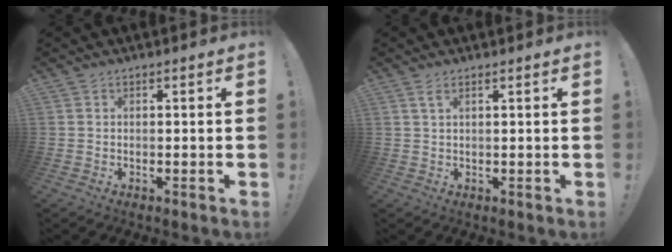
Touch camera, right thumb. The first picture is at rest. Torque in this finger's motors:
{"motor_torque": [0.43, 0.31, -0.23, -0.08, 0.13]}